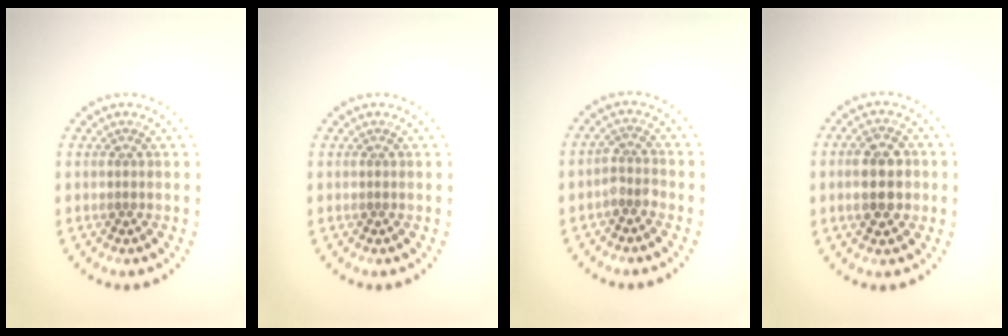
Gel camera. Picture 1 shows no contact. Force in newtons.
{"total": 0.0}
{"total": 1.7, "press": 1.4, "slide": 1.0}
{"total": 4.3, "press": 4.3, "slide": 0.1}